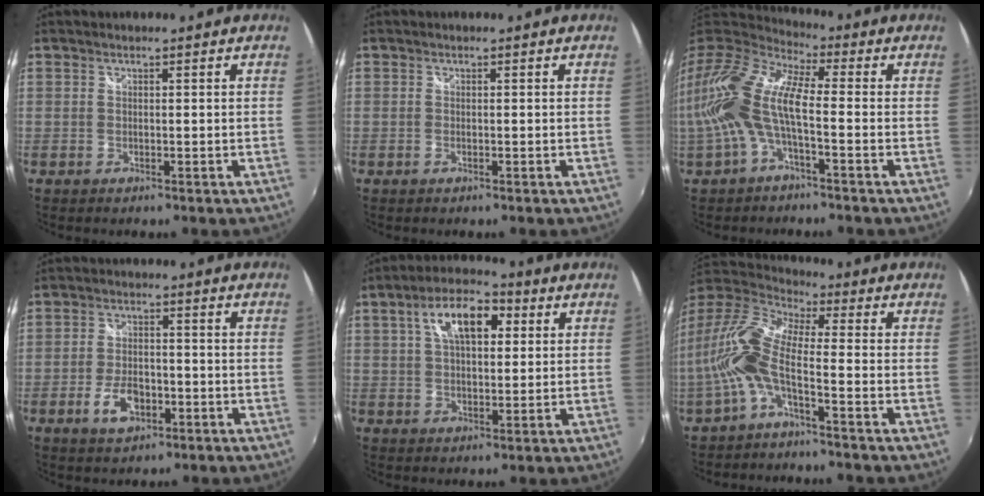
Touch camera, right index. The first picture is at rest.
{"total": 0.0}
{"total": 16.0, "force": [-1.8, 6.1, 14.7], "torque": [-0.296, 0.001, -0.042]}
{"total": 6.6, "force": [-2.8, 3.7, 4.8], "torque": [-0.103, -0.003, -0.046]}
{"total": 10.4, "force": [3.5, 5.2, 8.3], "torque": [-0.143, 0.028, 0.054]}
{"total": 13.2, "force": [-3.0, 3.9, 12.3], "torque": [-0.252, 0.002, -0.064]}